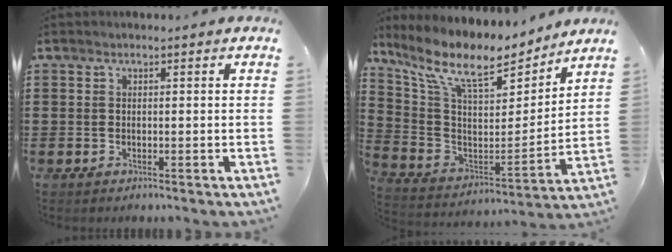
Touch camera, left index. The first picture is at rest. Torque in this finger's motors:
{"motor_torque": [2.14, 0.00, 1.05, 0.21]}